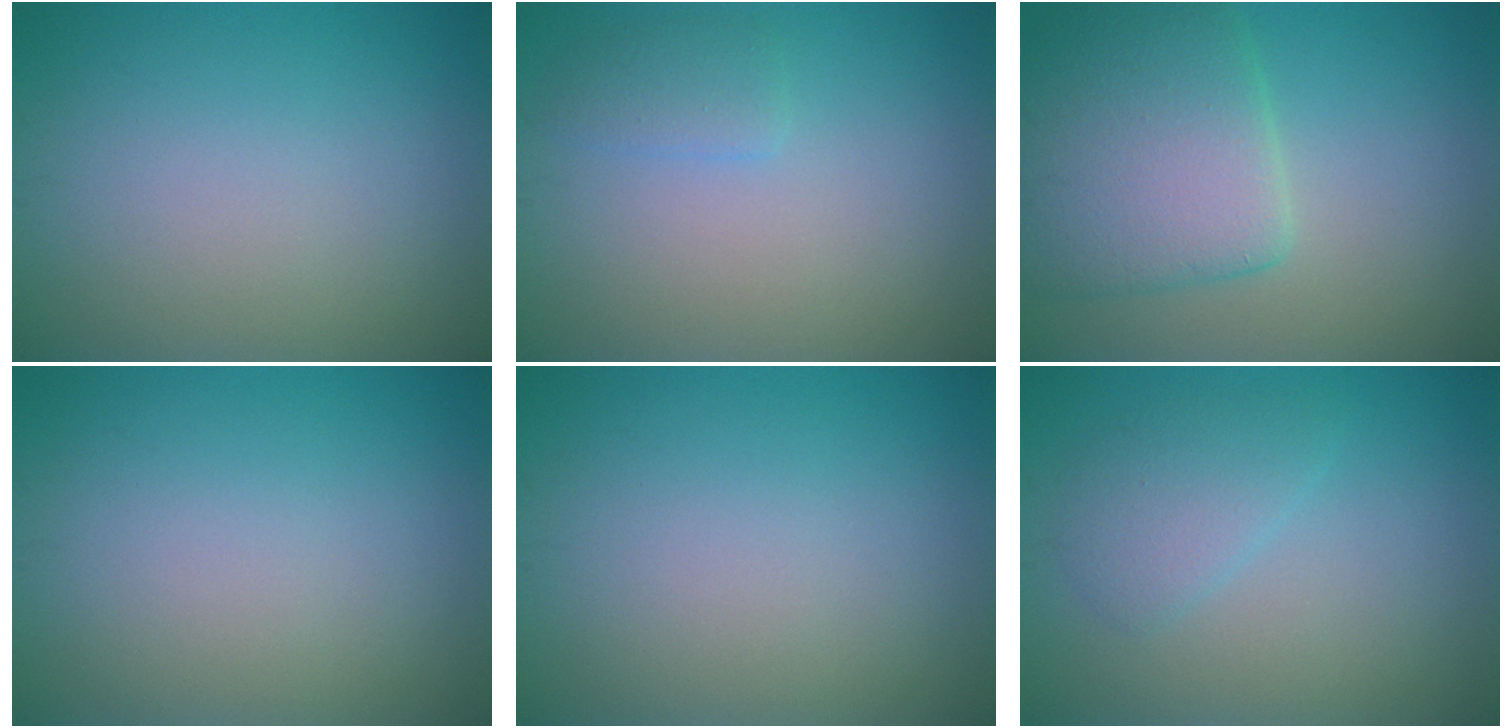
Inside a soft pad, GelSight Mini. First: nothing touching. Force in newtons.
{"total": 1.5, "press": 1.5, "slide": 0.1}
{"total": 7.2, "press": 7.2, "slide": 0.4}
{"total": 0.0}
{"total": 0.0}
{"total": 2.3, "press": 2.3, "slide": 0.2}